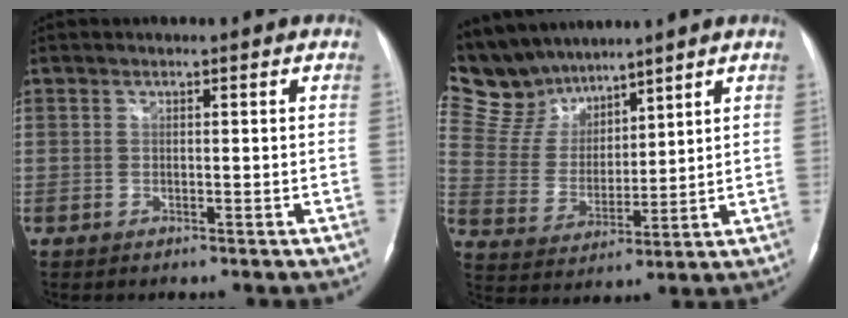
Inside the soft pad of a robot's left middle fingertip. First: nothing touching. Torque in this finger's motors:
{"motor_torque": [-0.01, -0.21, -0.07, -0.08]}